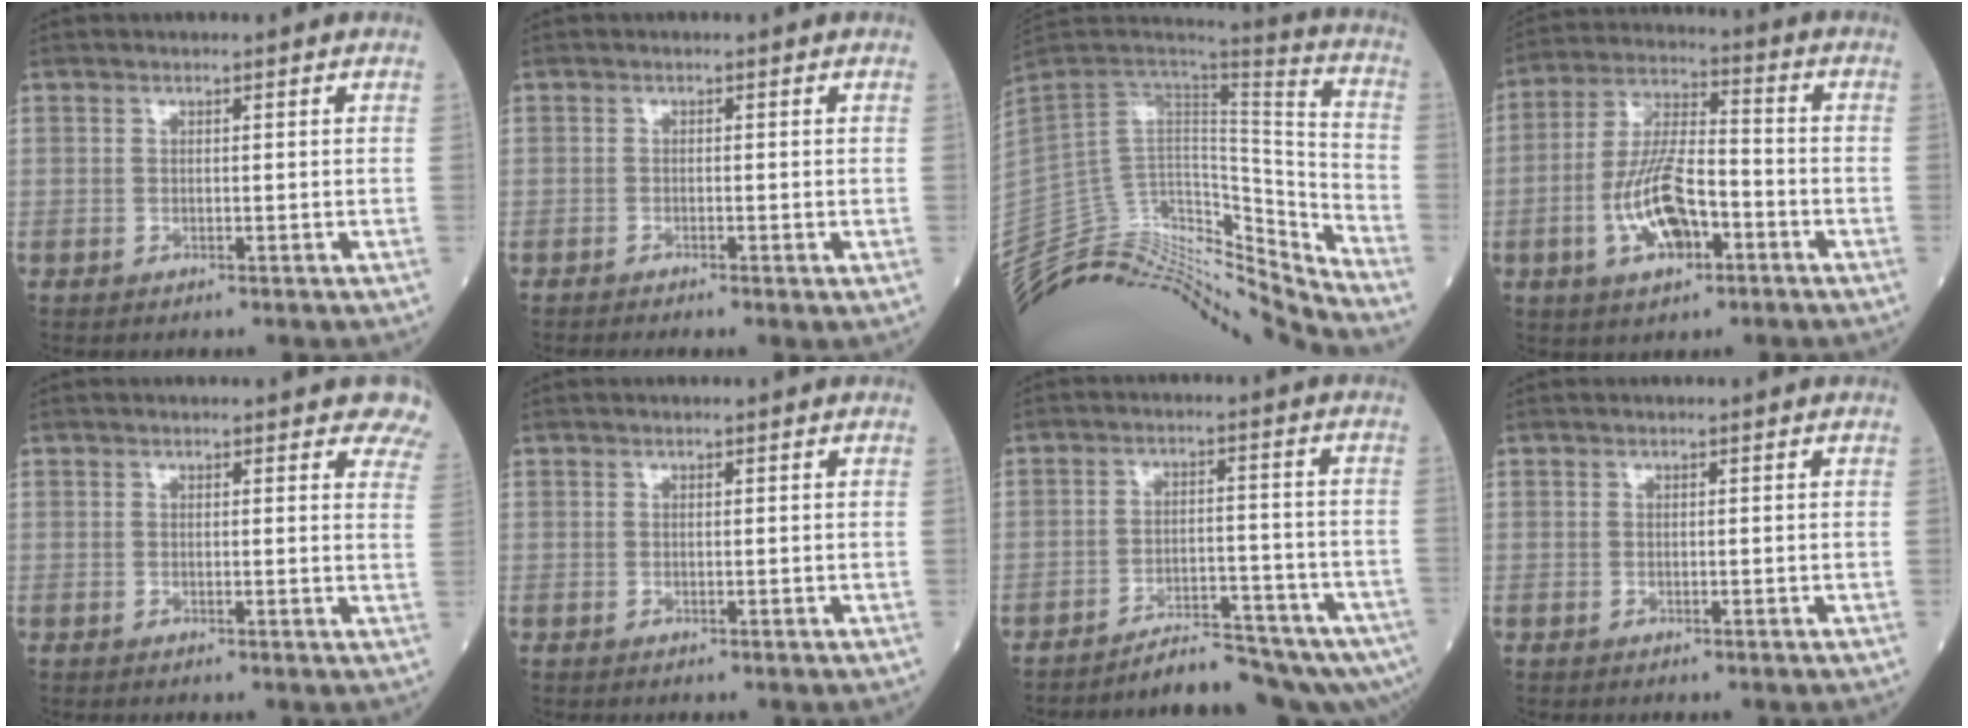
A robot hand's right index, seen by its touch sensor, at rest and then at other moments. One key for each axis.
{"total": 1.1, "fx": -0.8, "fy": 0.1, "fz": 0.8, "tx": -0.018, "ty": -0.002, "tz": -0.016}
{"total": 27.4, "fx": -25.9, "fy": 5.2, "fz": 7.2, "tx": -0.147, "ty": 0.030, "tz": -0.403}
{"total": 11.3, "fx": -3.9, "fy": 4.3, "fz": 9.8, "tx": -0.199, "ty": 0.009, "tz": -0.071}
{"total": 5.5, "fx": 4.8, "fy": 1.5, "fz": 2.3, "tx": -0.008, "ty": -0.012, "tz": 0.029}
{"total": 0.0}
{"total": 8.8, "fx": -8.1, "fy": 1.3, "fz": 3.2, "tx": -0.026, "ty": 0.025, "tz": -0.119}
{"total": 0.0}